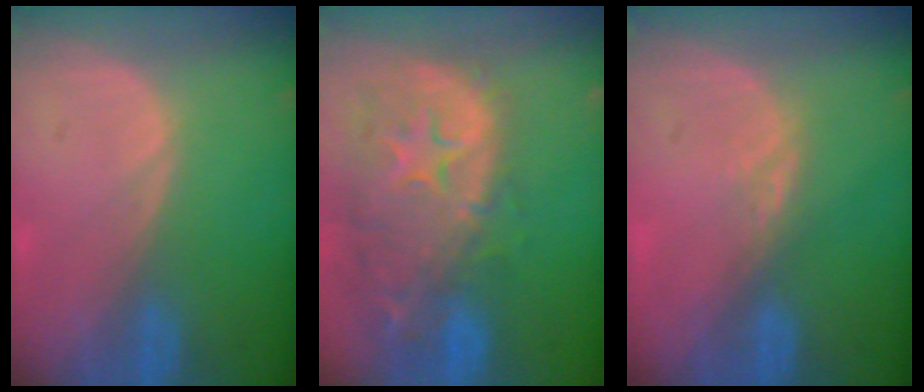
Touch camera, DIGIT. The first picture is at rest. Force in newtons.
{"total": 14.0, "press": 11.3, "slide": 8.2}
{"total": 2.0, "press": 1.5, "slide": 1.3}